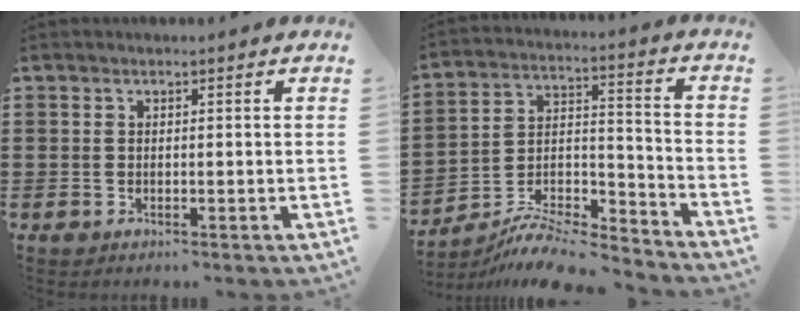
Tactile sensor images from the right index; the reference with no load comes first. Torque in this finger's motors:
{"motor_torque": [0.02, -0.02, 0.25, 0.08]}